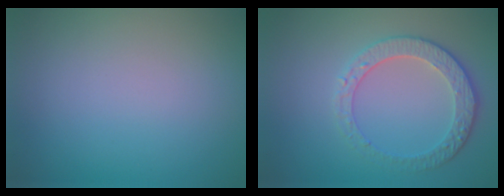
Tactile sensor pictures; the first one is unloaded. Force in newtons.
{"total": 3.6, "press": 3.3, "slide": 1.4}